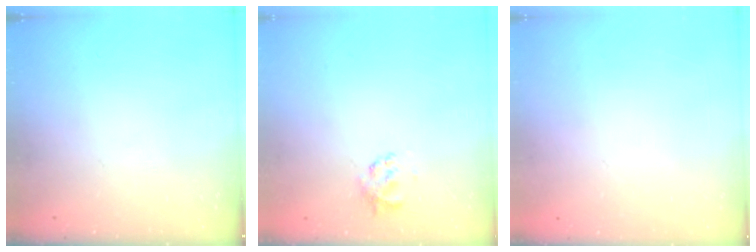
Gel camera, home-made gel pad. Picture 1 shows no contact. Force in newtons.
{"total": 1.7, "press": 1.6, "slide": 0.5}
{"total": 1.8, "press": 1.8, "slide": 0.2}